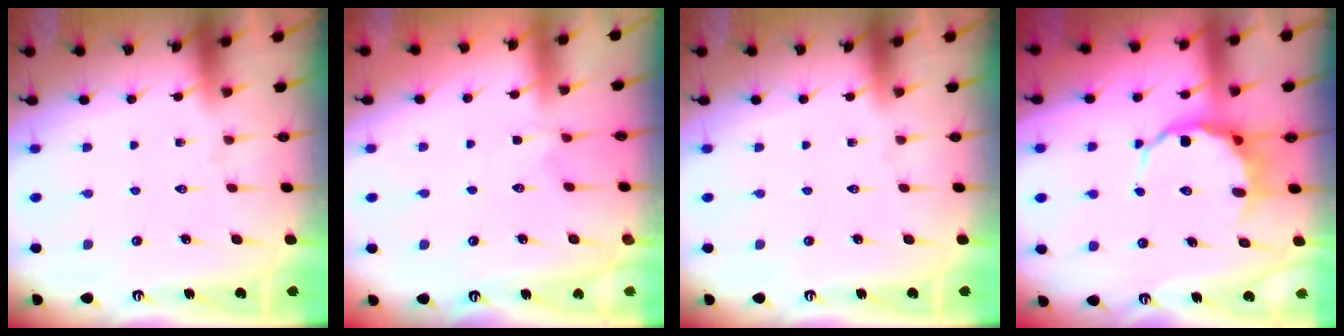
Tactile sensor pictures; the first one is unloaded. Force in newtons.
{"total": 1.6, "press": 1.6, "slide": 0.4}
{"total": 0.0}
{"total": 6.2, "press": 6.0, "slide": 1.5}